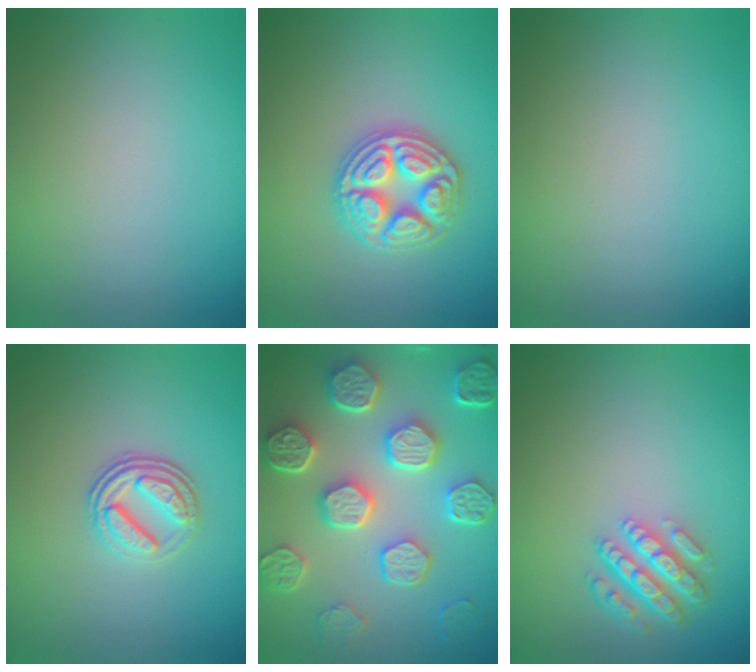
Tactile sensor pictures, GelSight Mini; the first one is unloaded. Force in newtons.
{"total": 4.9, "press": 4.8, "slide": 0.6}
{"total": 0.0}
{"total": 3.5, "press": 2.7, "slide": 2.2}
{"total": 8.3, "press": 6.4, "slide": 5.3}
{"total": 4.3, "press": 3.3, "slide": 2.7}